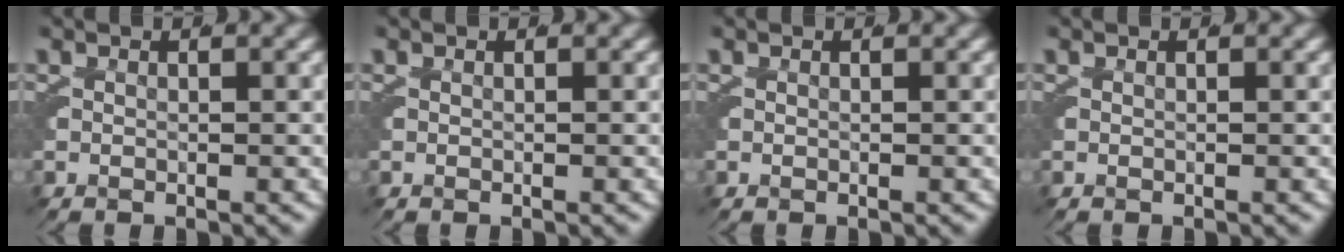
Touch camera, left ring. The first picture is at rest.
{"total": 0.0}
{"total": 0.0}
{"total": 0.0}